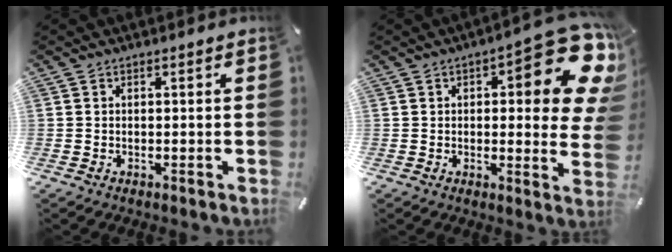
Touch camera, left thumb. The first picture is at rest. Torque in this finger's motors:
{"motor_torque": [2.71, 2.30, 1.51, -1.26, 0.17]}